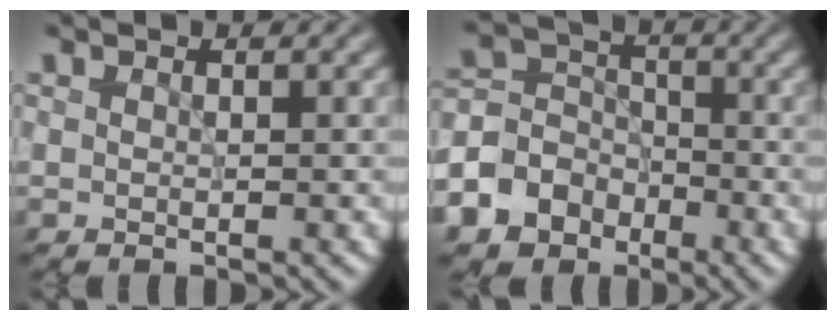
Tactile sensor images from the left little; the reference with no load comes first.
{"total": 8.2, "force": [-4.2, 6.6, 2.4], "torque": [-0.055, -0.008, -0.103]}